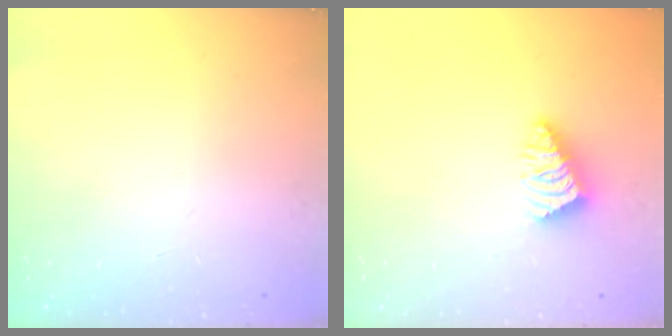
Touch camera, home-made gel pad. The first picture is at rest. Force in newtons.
{"total": 2.4, "press": 2.4, "slide": 0.4}